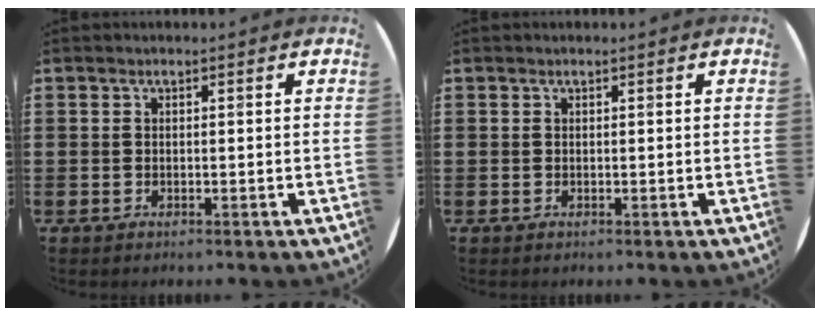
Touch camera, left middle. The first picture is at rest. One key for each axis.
{"total": 0.0}